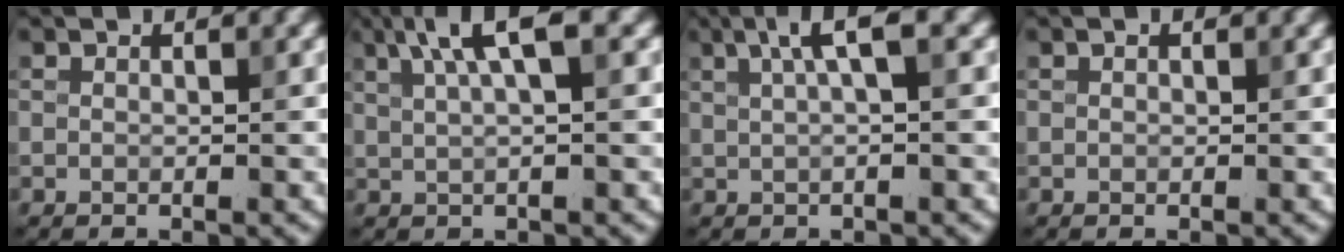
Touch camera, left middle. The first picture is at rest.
{"total": 4.7, "force": [2.3, 1.1, 4.0], "torque": [-0.065, 0.009, 0.038]}
{"total": 3.5, "force": [1.4, 0.7, 3.1], "torque": [-0.049, 0.009, 0.023]}
{"total": 0.0}